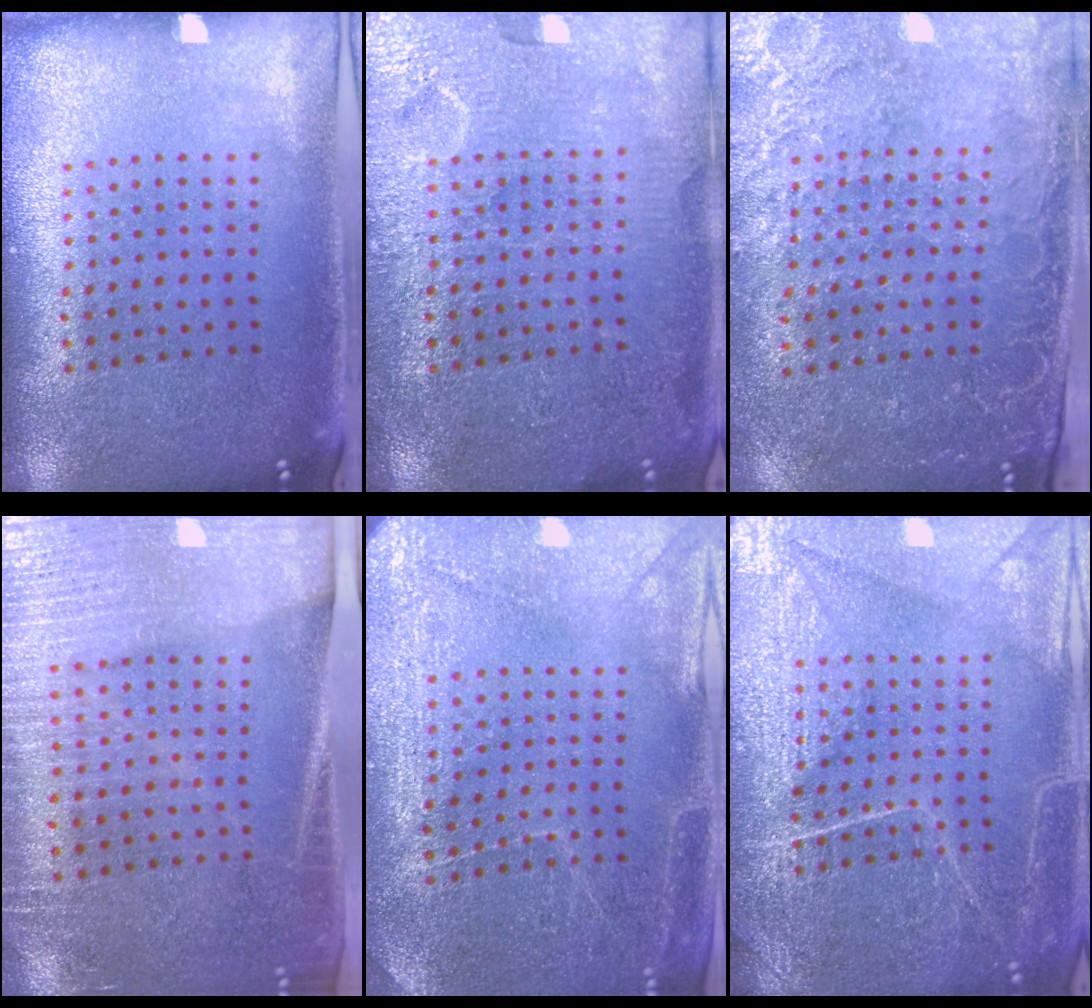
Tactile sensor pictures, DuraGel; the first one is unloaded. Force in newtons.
{"total": 5.8, "press": 5.7, "slide": 0.8}
{"total": 2.9, "press": 2.8, "slide": 0.8}
{"total": 3.5, "press": 3.1, "slide": 1.7}
{"total": 2.9, "press": 2.9, "slide": 0.2}
{"total": 6.2, "press": 6.2, "slide": 0.7}